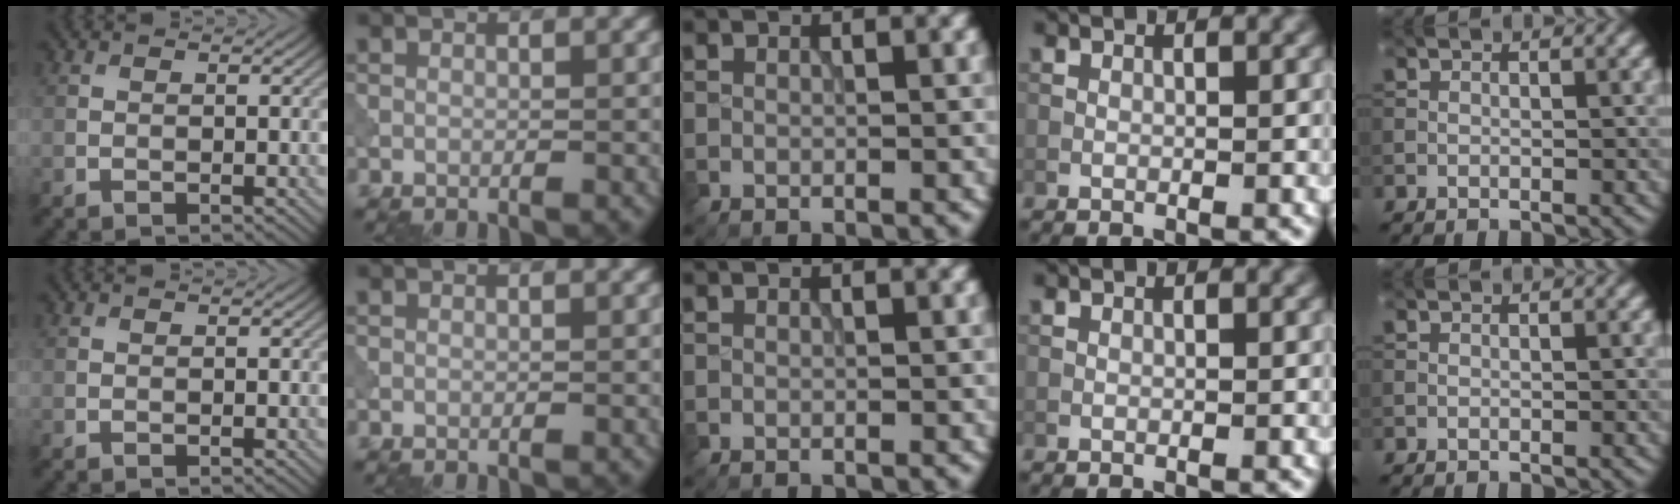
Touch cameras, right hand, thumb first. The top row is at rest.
{}